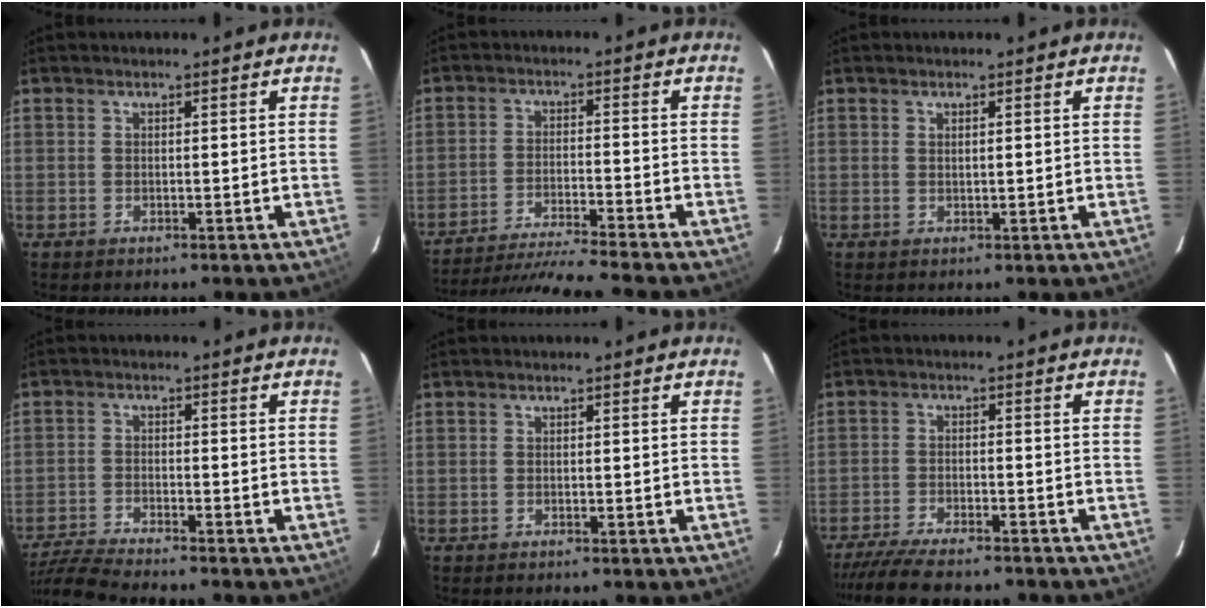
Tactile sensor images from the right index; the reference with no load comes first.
{"total": 14.7, "force": [-13.4, -1.6, 5.8], "torque": [-0.128, -0.019, -0.223]}
{"total": 0.9, "force": [0.4, 0.3, 0.7], "torque": [-0.012, 0.002, 0.009]}
{"total": 9.9, "force": [-9.0, 0.1, 4.1], "torque": [-0.110, -0.017, -0.166]}
{"total": 0.0}
{"total": 13.3, "force": [-11.7, 2.5, 5.9], "torque": [-0.131, -0.027, -0.189]}